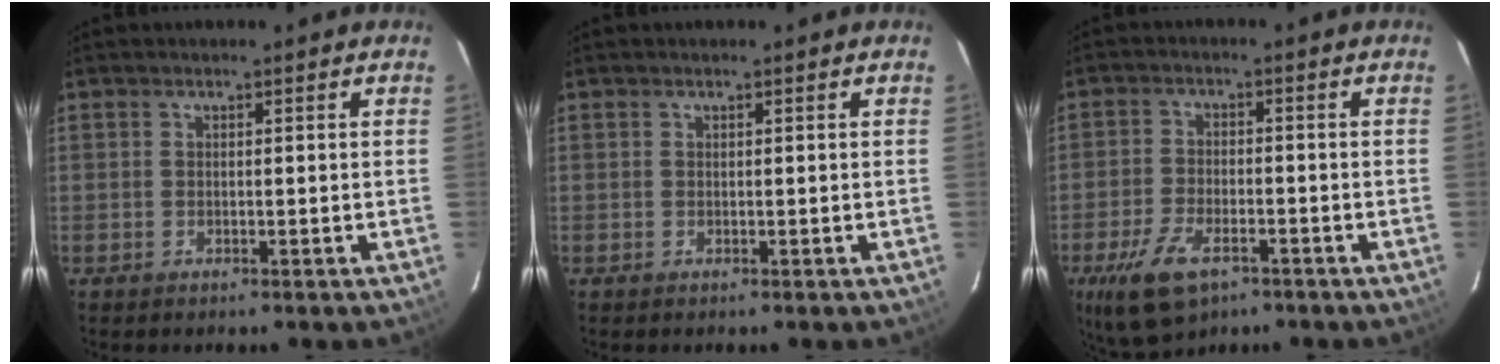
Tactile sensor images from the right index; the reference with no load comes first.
{"total": 0.0}
{"total": 10.3, "force": [-5.9, 4.9, 6.8], "torque": [-0.159, -0.018, -0.105]}